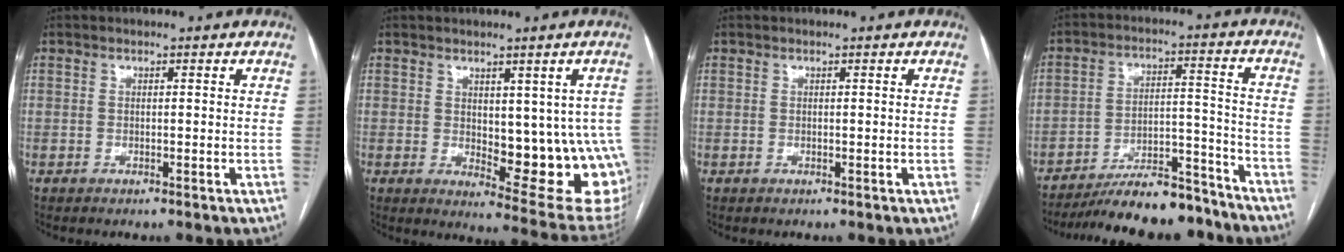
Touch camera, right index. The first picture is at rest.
{"total": 14.5, "force": [-0.9, 5.7, 13.3], "torque": [-0.116, -0.004, 0.007]}
{"total": 0.0}
{"total": 16.4, "force": [-14.7, 3.4, 6.4], "torque": [-0.097, 0.023, -0.227]}